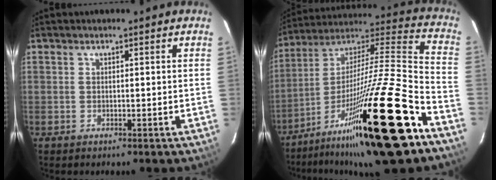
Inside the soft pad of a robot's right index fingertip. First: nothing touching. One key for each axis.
{"total": 33.8, "fx": -20.8, "fy": 3.1, "fz": 26.5, "tx": -0.421, "ty": -0.040, "tz": -0.351}